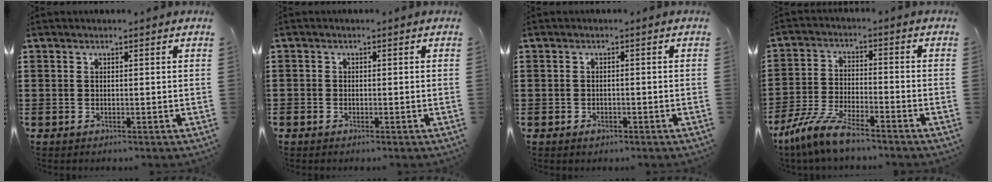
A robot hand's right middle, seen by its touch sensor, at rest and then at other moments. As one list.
[{"total": 0.8, "force": [-0.5, 0.7, 0.1], "torque": [-0.003, 0.002, -0.011]}, {"total": 1.1, "force": [-0.7, 0.8, 0.3], "torque": [-0.007, 0.000, -0.016]}, {"total": 7.4, "force": [-6.4, 0.6, 3.7], "torque": [-0.089, -0.006, -0.127]}]